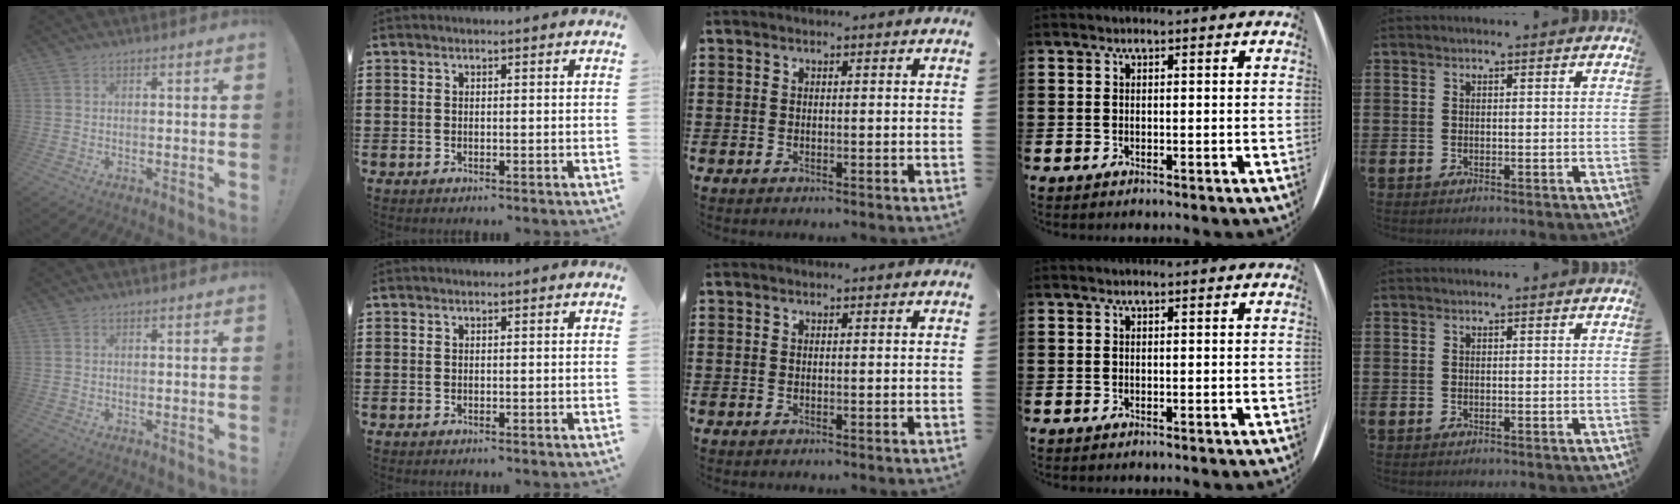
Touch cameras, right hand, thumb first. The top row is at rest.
{}